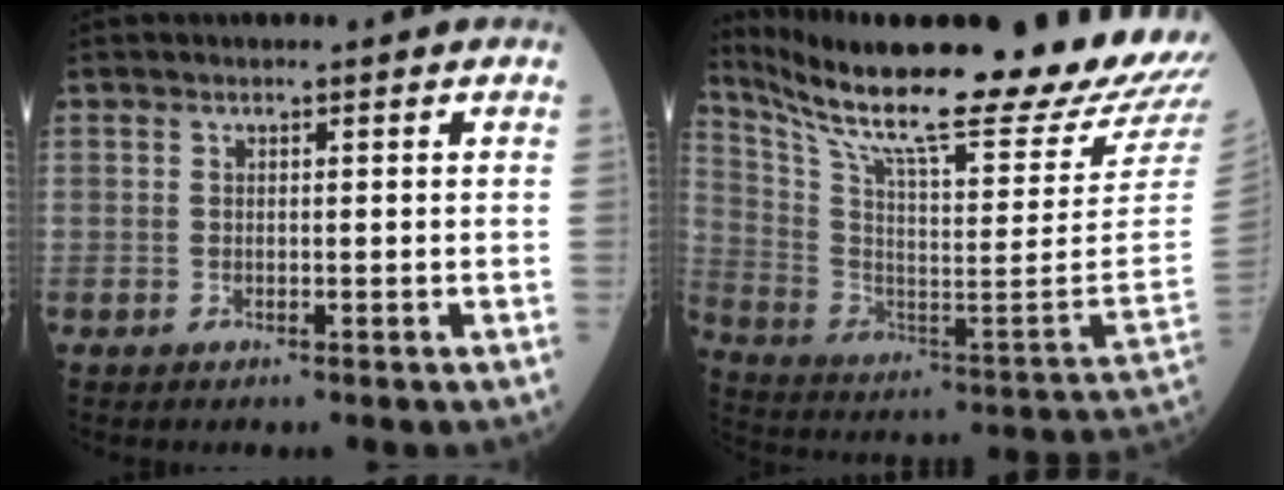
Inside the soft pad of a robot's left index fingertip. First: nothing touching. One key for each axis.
{"total": 30.2, "fx": 26.5, "fy": 0.2, "fz": 14.4, "tx": -0.267, "ty": -0.107, "tz": 0.386}